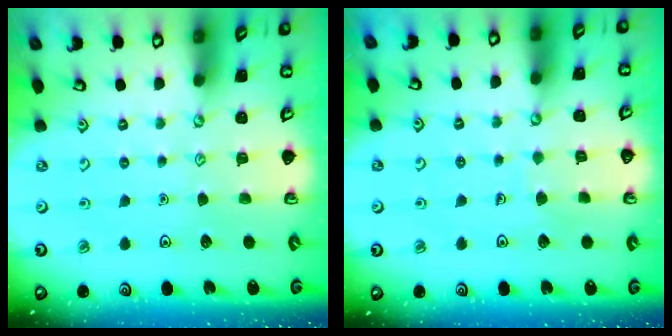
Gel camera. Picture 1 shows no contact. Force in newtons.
{"total": 3.5, "press": 3.5, "slide": 0.2}